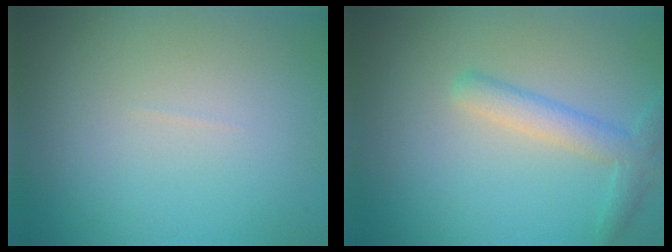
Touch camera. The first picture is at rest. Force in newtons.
{"total": 2.9, "press": 2.9, "slide": 0.1}